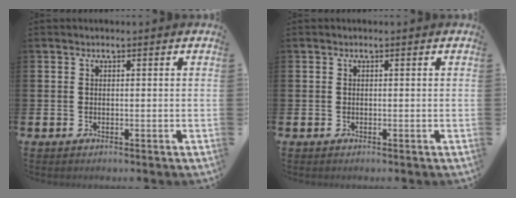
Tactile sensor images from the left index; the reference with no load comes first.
{"total": 0.0}